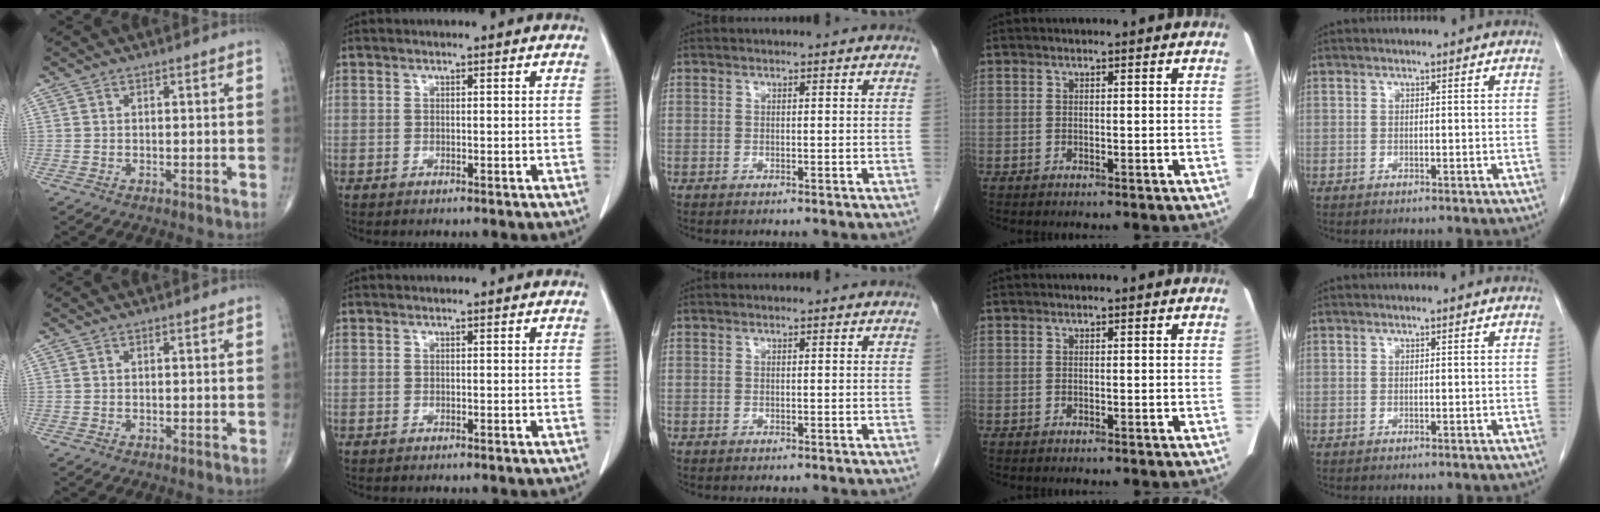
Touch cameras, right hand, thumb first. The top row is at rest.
{}